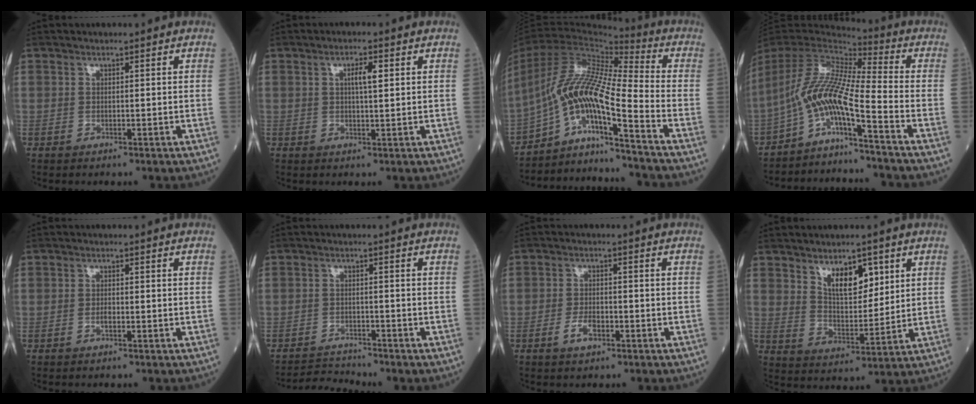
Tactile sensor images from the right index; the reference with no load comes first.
{"total": 2.9, "force": [0.8, 0.6, 2.7], "torque": [-0.049, 0.002, 0.014]}
{"total": 14.1, "force": [-8.8, -0.4, 10.9], "torque": [-0.220, 0.011, -0.160]}
{"total": 10.9, "force": [-6.8, -1.0, 8.4], "torque": [-0.167, 0.013, -0.129]}
{"total": 0.9, "force": [-0.4, 0.2, 0.8], "torque": [-0.017, 0.001, -0.007]}
{"total": 3.1, "force": [-2.9, -0.7, -0.9], "torque": [0.016, -0.014, -0.048]}
{"total": 3.3, "force": [-1.7, 1.4, 2.5], "torque": [-0.049, 0.002, -0.031]}
{"total": 7.2, "force": [4.0, 3.3, 5.0], "torque": [-0.085, -0.005, 0.075]}